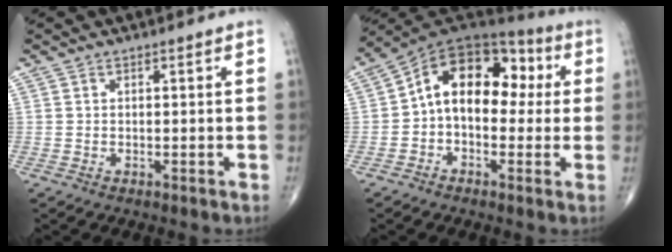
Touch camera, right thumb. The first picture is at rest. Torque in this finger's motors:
{"motor_torque": [1.19, 1.56, 0.47, 0.18, 0.11]}